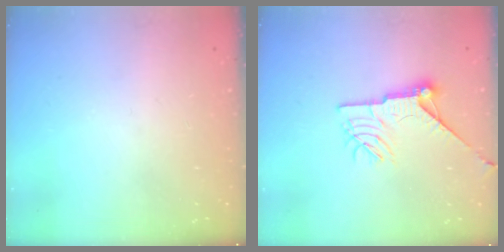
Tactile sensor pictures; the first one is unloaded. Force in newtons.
{"total": 11.6, "press": 11.5, "slide": 1.2}